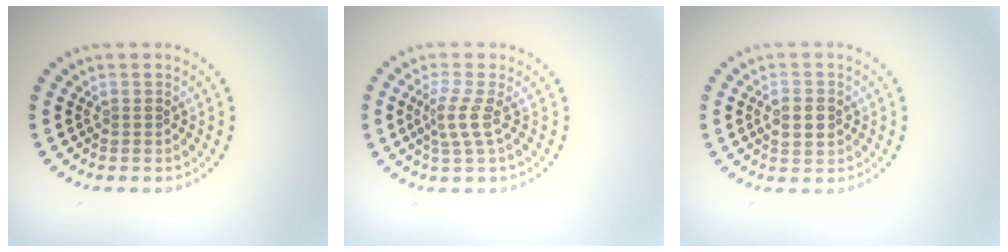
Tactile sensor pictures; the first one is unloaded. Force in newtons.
{"total": 2.3, "press": 1.5, "slide": 1.8}
{"total": 2.2, "press": 2.2, "slide": 0.1}